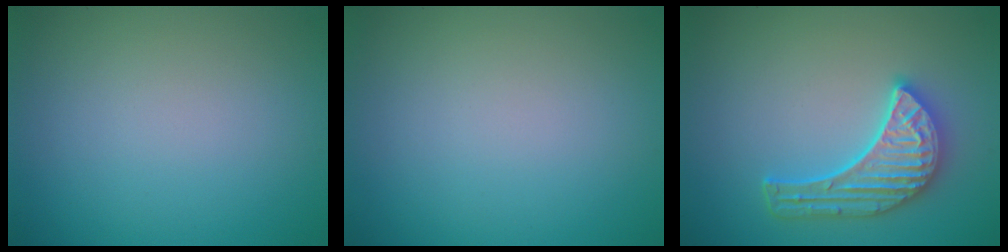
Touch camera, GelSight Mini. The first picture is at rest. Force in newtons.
{"total": 0.0}
{"total": 5.0, "press": 4.3, "slide": 2.6}